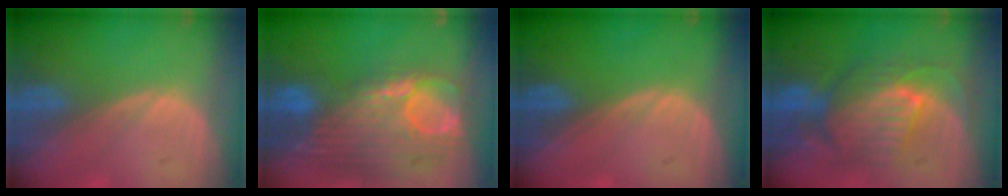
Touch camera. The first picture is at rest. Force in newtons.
{"total": 12.7, "press": 10.7, "slide": 6.8}
{"total": 0.0}
{"total": 9.1, "press": 8.7, "slide": 2.6}